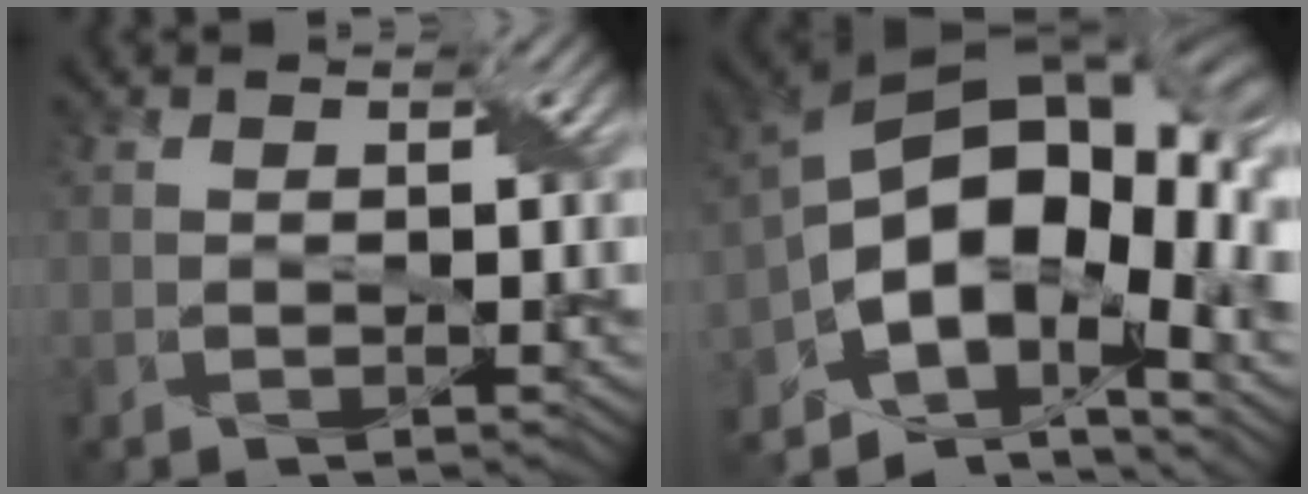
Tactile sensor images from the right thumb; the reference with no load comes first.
{"total": 17.2, "force": [-4.4, 10.3, 13.0], "torque": [-0.225, -0.017, -0.068]}